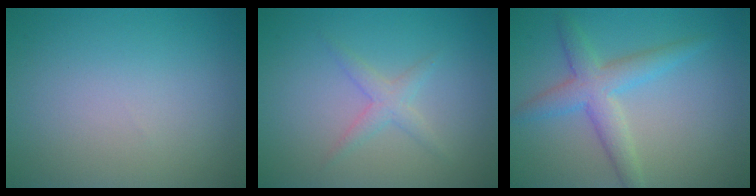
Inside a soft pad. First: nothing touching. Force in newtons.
{"total": 1.7, "press": 1.7, "slide": 0.1}
{"total": 3.9, "press": 3.9, "slide": 0.1}